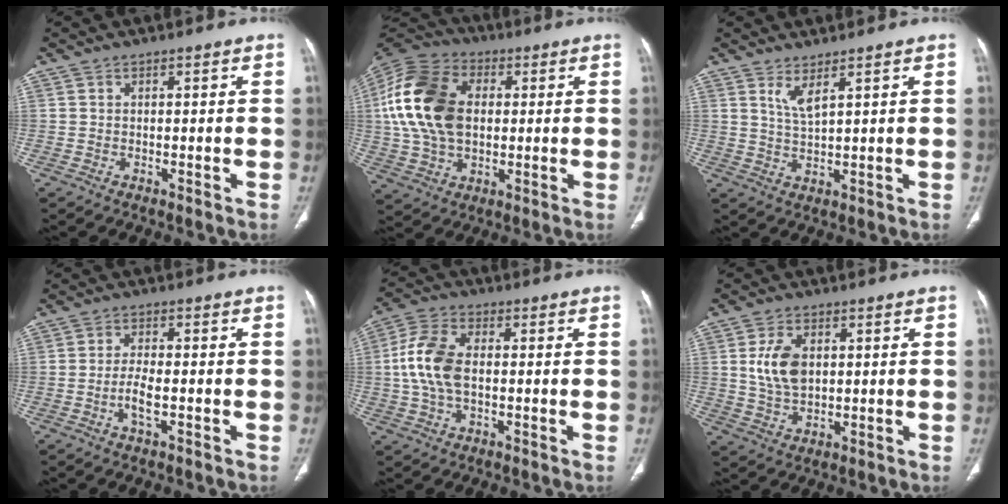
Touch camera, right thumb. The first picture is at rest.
{"total": 19.3, "force": [2.0, 13.1, 14.1], "torque": [-0.275, 0.015, 0.036]}
{"total": 3.4, "force": [2.1, 0.5, 2.6], "torque": [-0.055, -0.024, 0.047]}
{"total": 3.9, "force": [-1.2, 1.2, 3.5], "torque": [-0.071, 0.005, -0.026]}
{"total": 10.5, "force": [0.0, 6.2, 8.5], "torque": [-0.183, 0.018, -0.002]}
{"total": 8.0, "force": [1.5, 5.0, 6.0], "torque": [-0.108, -0.006, 0.033]}